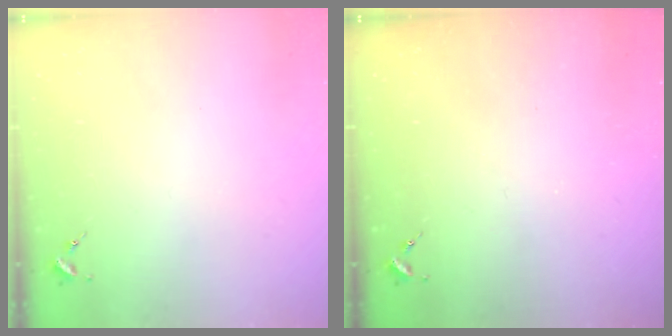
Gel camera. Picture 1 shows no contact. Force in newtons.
{"total": 0.0}